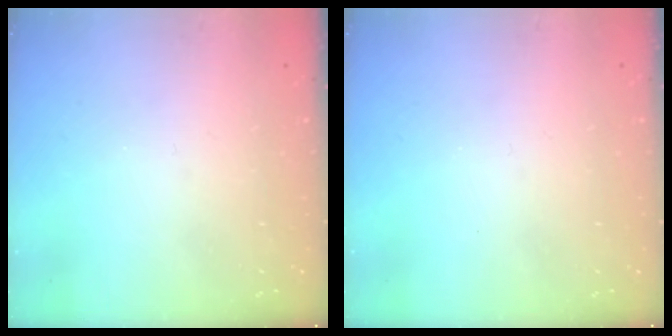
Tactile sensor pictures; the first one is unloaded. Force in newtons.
{"total": 0.0}